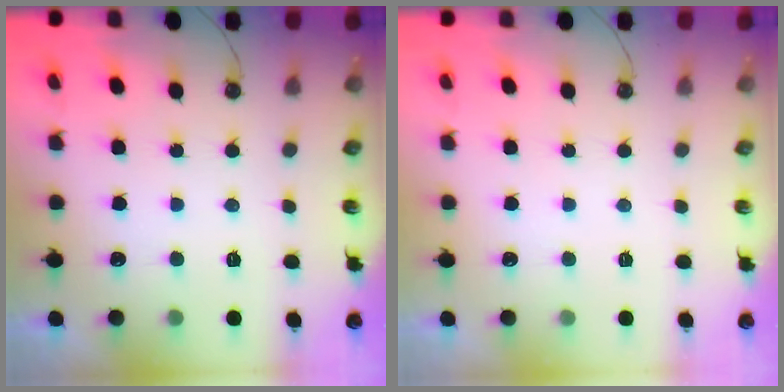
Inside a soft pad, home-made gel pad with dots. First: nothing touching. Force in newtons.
{"total": 0.0}